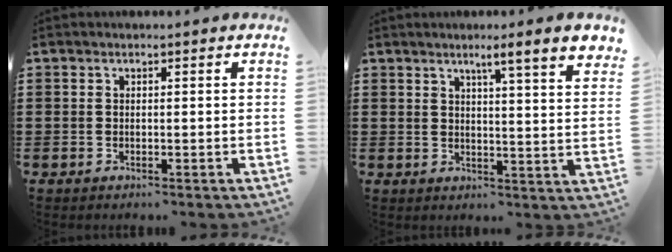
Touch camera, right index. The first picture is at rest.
{"total": 4.4, "force": [3.1, -0.7, 3.1], "torque": [-0.057, -0.024, 0.041]}